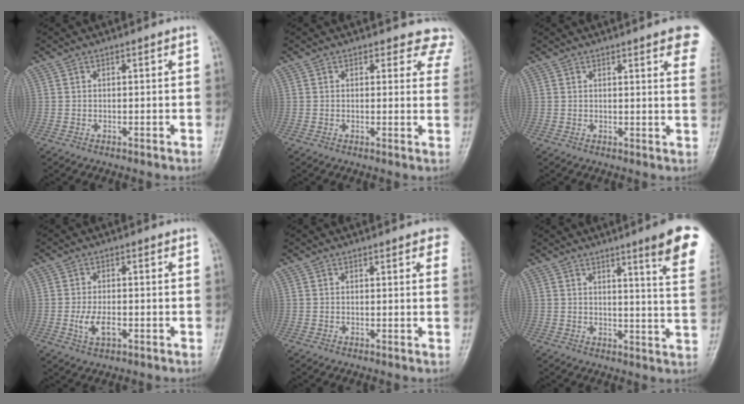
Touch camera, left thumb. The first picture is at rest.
{"total": 6.7, "force": [5.8, 3.3, 0.6], "torque": [0.044, -0.022, 0.033]}
{"total": 9.9, "force": [6.1, 2.2, 7.6], "torque": [-0.067, -0.014, 0.060]}
{"total": 4.7, "force": [-1.3, 2.5, 3.7], "torque": [-0.070, 0.001, -0.025]}
{"total": 4.6, "force": [2.7, 1.7, 3.3], "torque": [-0.014, 0.000, 0.021]}
{"total": 12.3, "force": [7.3, 0.9, 9.9], "torque": [-0.111, -0.039, 0.080]}